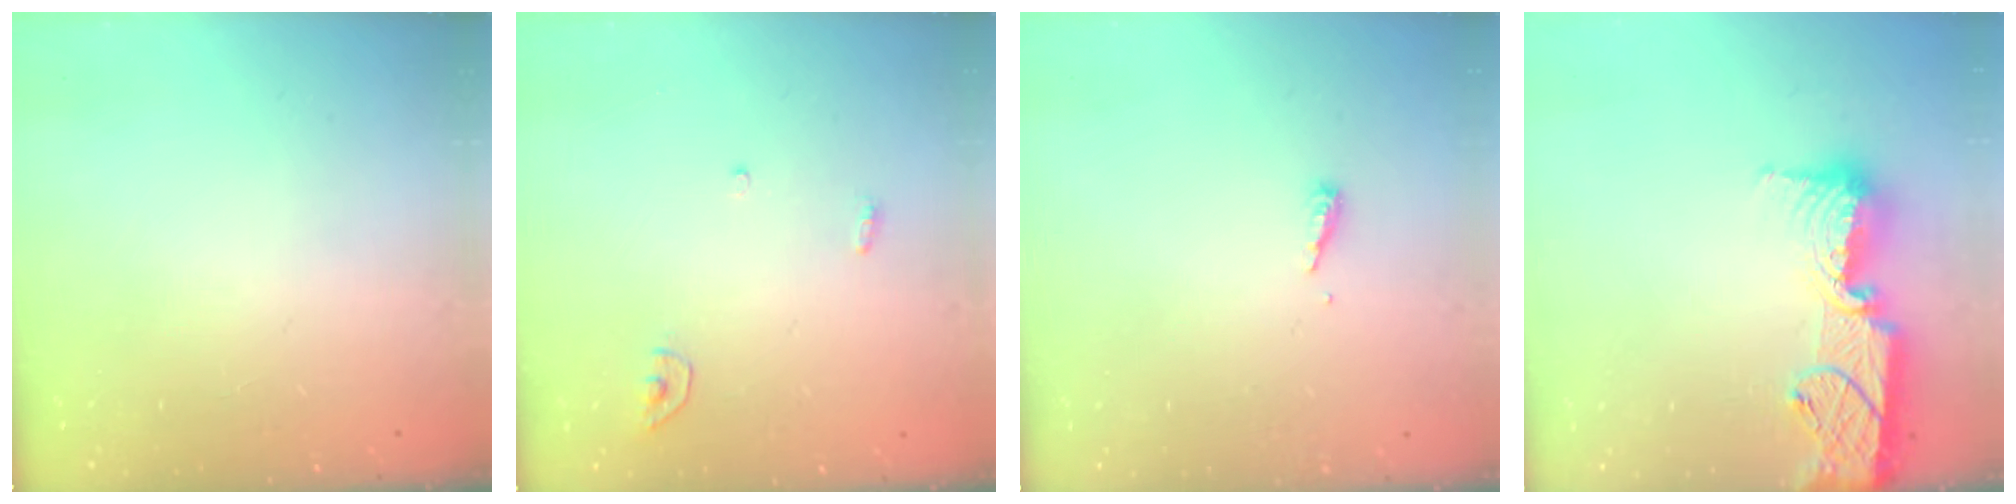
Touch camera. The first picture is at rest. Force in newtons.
{"total": 3.5, "press": 3.5, "slide": 0.3}
{"total": 4.7, "press": 4.6, "slide": 0.4}
{"total": 16.0, "press": 15.9, "slide": 1.4}